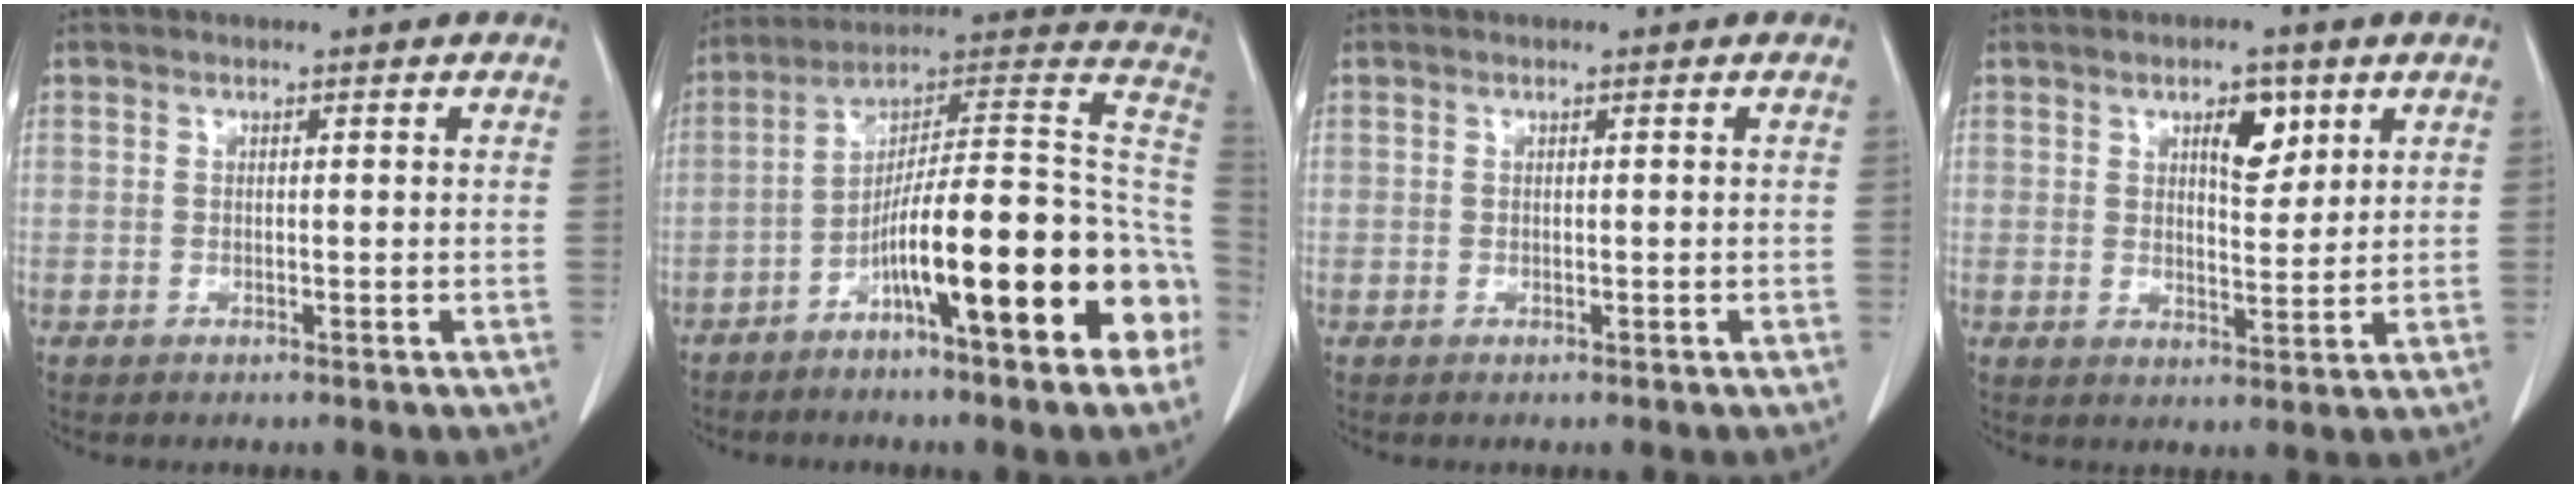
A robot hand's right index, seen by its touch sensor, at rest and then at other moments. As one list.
[{"total": 21.6, "force": [-8.7, 2.4, 19.7], "torque": [-0.237, 0.037, -0.134]}, {"total": 0.0}, {"total": 5.2, "force": [2.6, 2.1, 4.0], "torque": [-0.062, 0.000, 0.042]}]